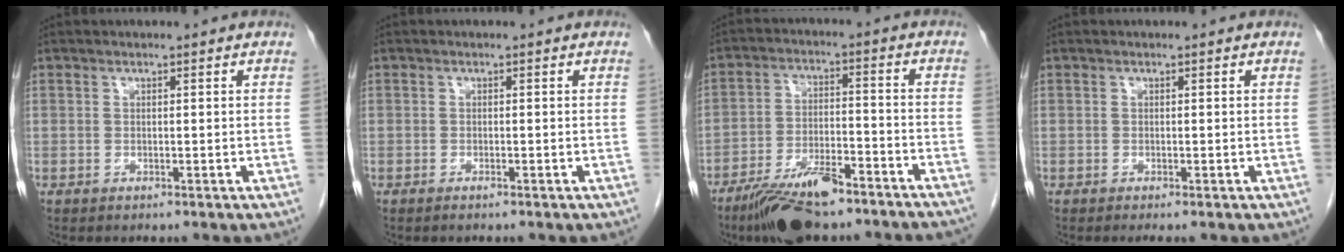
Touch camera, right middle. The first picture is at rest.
{"total": 0.6, "force": [-0.5, 0.0, 0.4], "torque": [-0.011, -0.001, -0.007]}
{"total": 13.4, "force": [-10.5, 2.6, 7.8], "torque": [-0.128, -0.006, -0.177]}
{"total": 0.7, "force": [-0.6, 0.0, 0.5], "torque": [-0.008, -0.003, -0.008]}